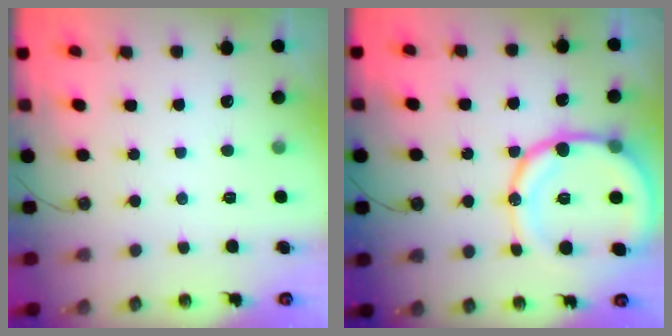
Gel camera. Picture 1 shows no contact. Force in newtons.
{"total": 18.8, "press": 18.5, "slide": 3.4}